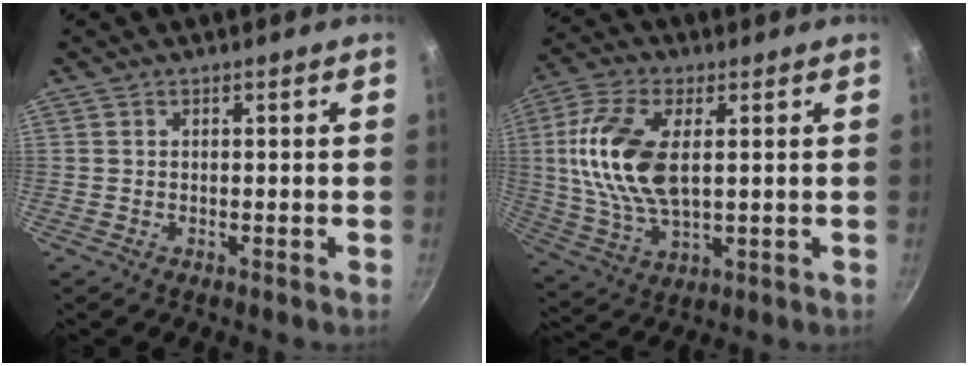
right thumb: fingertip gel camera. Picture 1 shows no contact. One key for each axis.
{"total": 15.6, "fx": 2.5, "fy": 8.0, "fz": 13.1, "tx": -0.259, "ty": 0.000, "tz": 0.046}